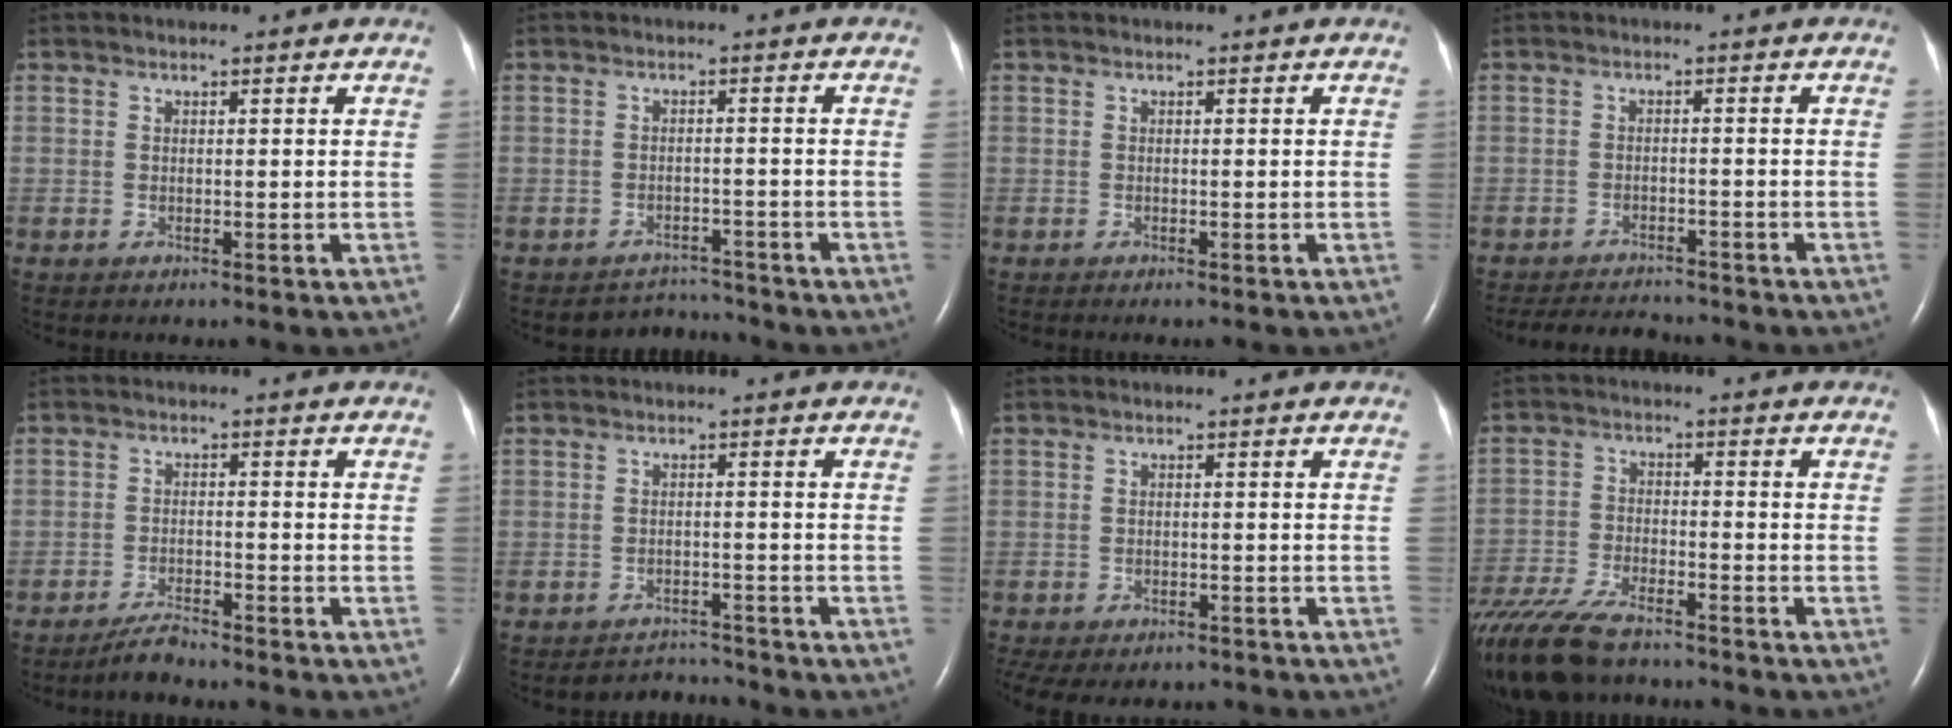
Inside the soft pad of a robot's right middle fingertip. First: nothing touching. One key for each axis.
{"total": 3.0, "fx": -2.7, "fy": 0.4, "fz": -1.1, "tx": 0.015, "ty": 0.003, "tz": -0.037}
{"total": 0.9, "fx": -0.8, "fy": 0.1, "fz": 0.5, "tx": -0.006, "ty": -0.002, "tz": -0.009}
{"total": 8.0, "fx": -7.6, "fy": 1.4, "fz": 2.0, "tx": -0.036, "ty": -0.007, "tz": -0.110}
{"total": 3.1, "fx": -3.0, "fy": 0.1, "fz": 1.0, "tx": -0.026, "ty": -0.012, "tz": -0.054}
{"total": 3.0, "fx": -2.8, "fy": 0.0, "fz": -1.1, "tx": 0.016, "ty": -0.004, "tz": -0.039}
{"total": 10.8, "fx": -8.7, "fy": 4.9, "fz": 4.1, "tx": -0.092, "ty": -0.005, "tz": -0.107}
{"total": 14.4, "fx": -12.1, "fy": 3.1, "fz": 7.2, "tx": -0.150, "ty": -0.036, "tz": -0.203}